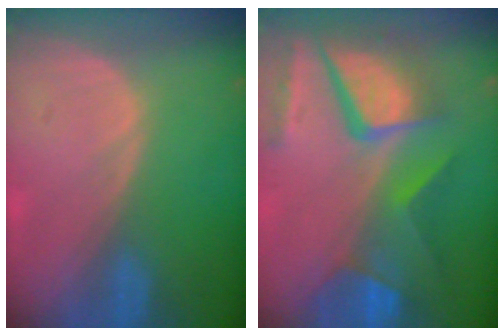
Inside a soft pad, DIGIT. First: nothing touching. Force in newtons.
{"total": 11.9, "press": 9.8, "slide": 6.8}